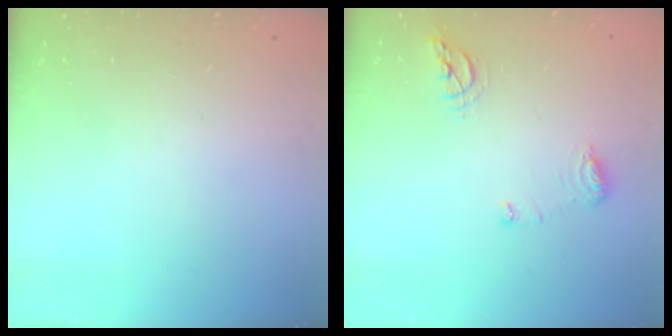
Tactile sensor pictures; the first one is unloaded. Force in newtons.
{"total": 8.1, "press": 8.1, "slide": 0.4}